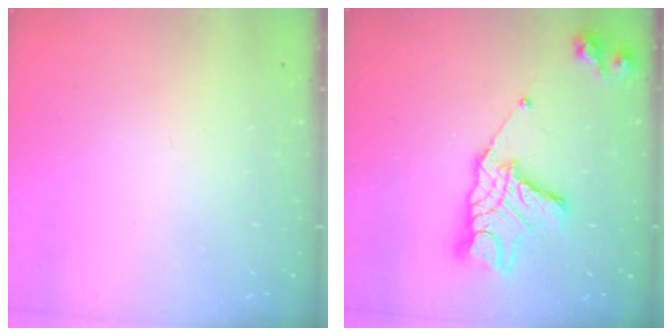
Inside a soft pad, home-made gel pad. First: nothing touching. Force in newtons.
{"total": 15.2, "press": 15.1, "slide": 1.3}